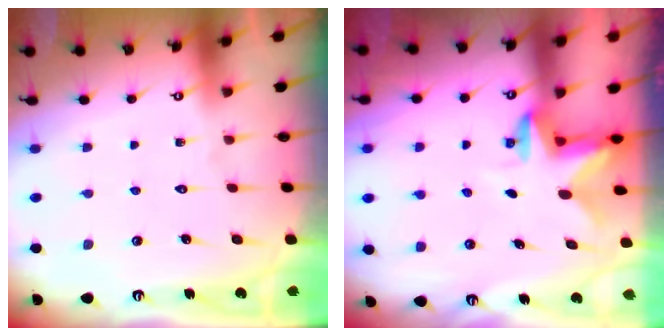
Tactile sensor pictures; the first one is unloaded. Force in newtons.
{"total": 2.6, "press": 2.5, "slide": 0.5}